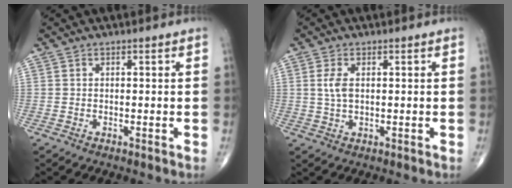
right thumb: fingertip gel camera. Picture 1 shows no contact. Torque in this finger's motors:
{"motor_torque": [-0.34, -0.01, 0.38, 0.10, -0.03]}